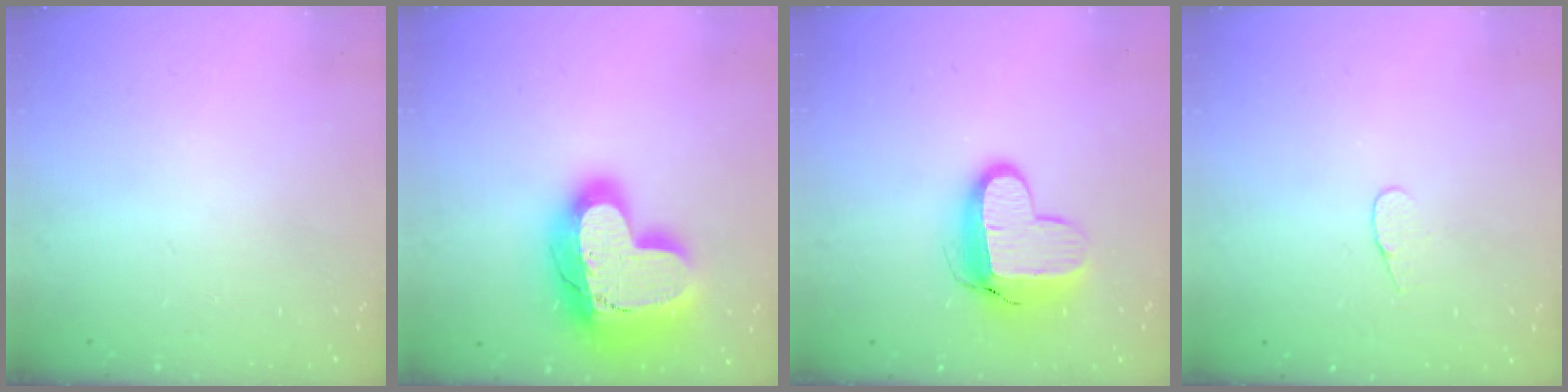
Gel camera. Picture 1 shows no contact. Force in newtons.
{"total": 25.8, "press": 25.7, "slide": 1.9}
{"total": 12.6, "press": 12.6, "slide": 1.0}
{"total": 4.0, "press": 4.0, "slide": 0.4}